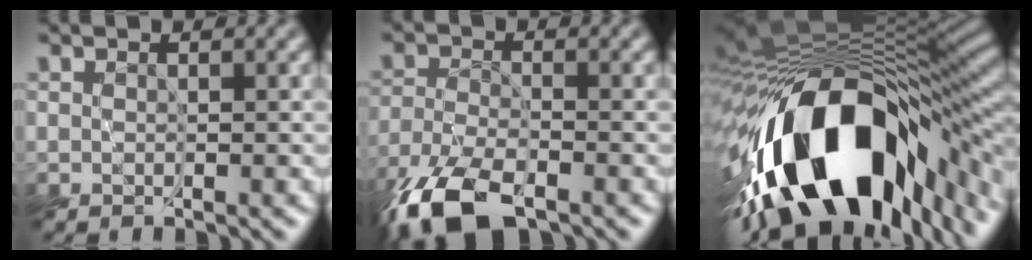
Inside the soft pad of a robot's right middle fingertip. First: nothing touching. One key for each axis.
{"total": 8.3, "fx": -5.9, "fy": 3.2, "fz": 4.8, "tx": -0.105, "ty": -0.023, "tz": -0.120}
{"total": 16.8, "fx": -7.1, "fy": 7.9, "fz": 13.0, "tx": -0.219, "ty": -0.007, "tz": -0.110}